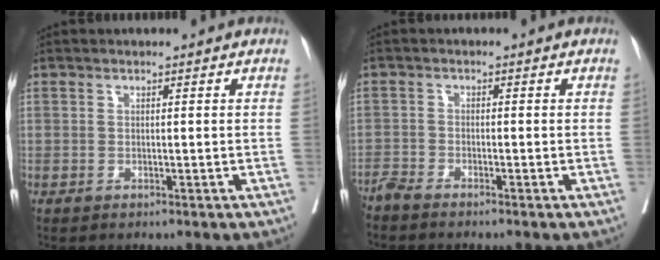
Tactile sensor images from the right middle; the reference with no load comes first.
{"total": 2.5, "force": [-2.4, -0.4, 0.6], "torque": [-0.010, -0.006, -0.050]}